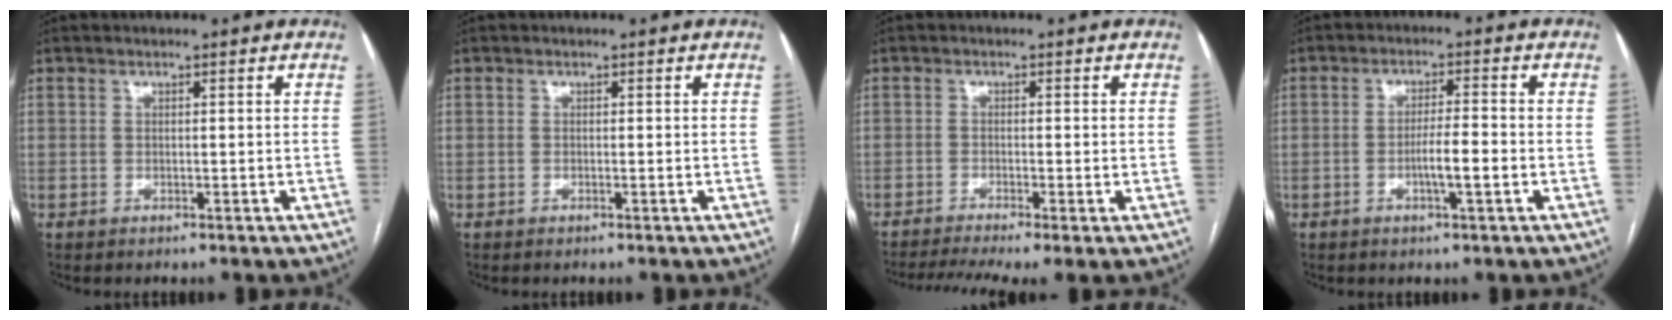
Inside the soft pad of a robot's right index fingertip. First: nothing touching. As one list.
[{"total": 0.0}, {"total": 7.4, "force": [-5.2, 0.5, 5.2], "torque": [-0.090, -0.007, -0.086]}, {"total": 4.6, "force": [-1.4, 0.3, 4.4], "torque": [-0.077, -0.001, -0.024]}]